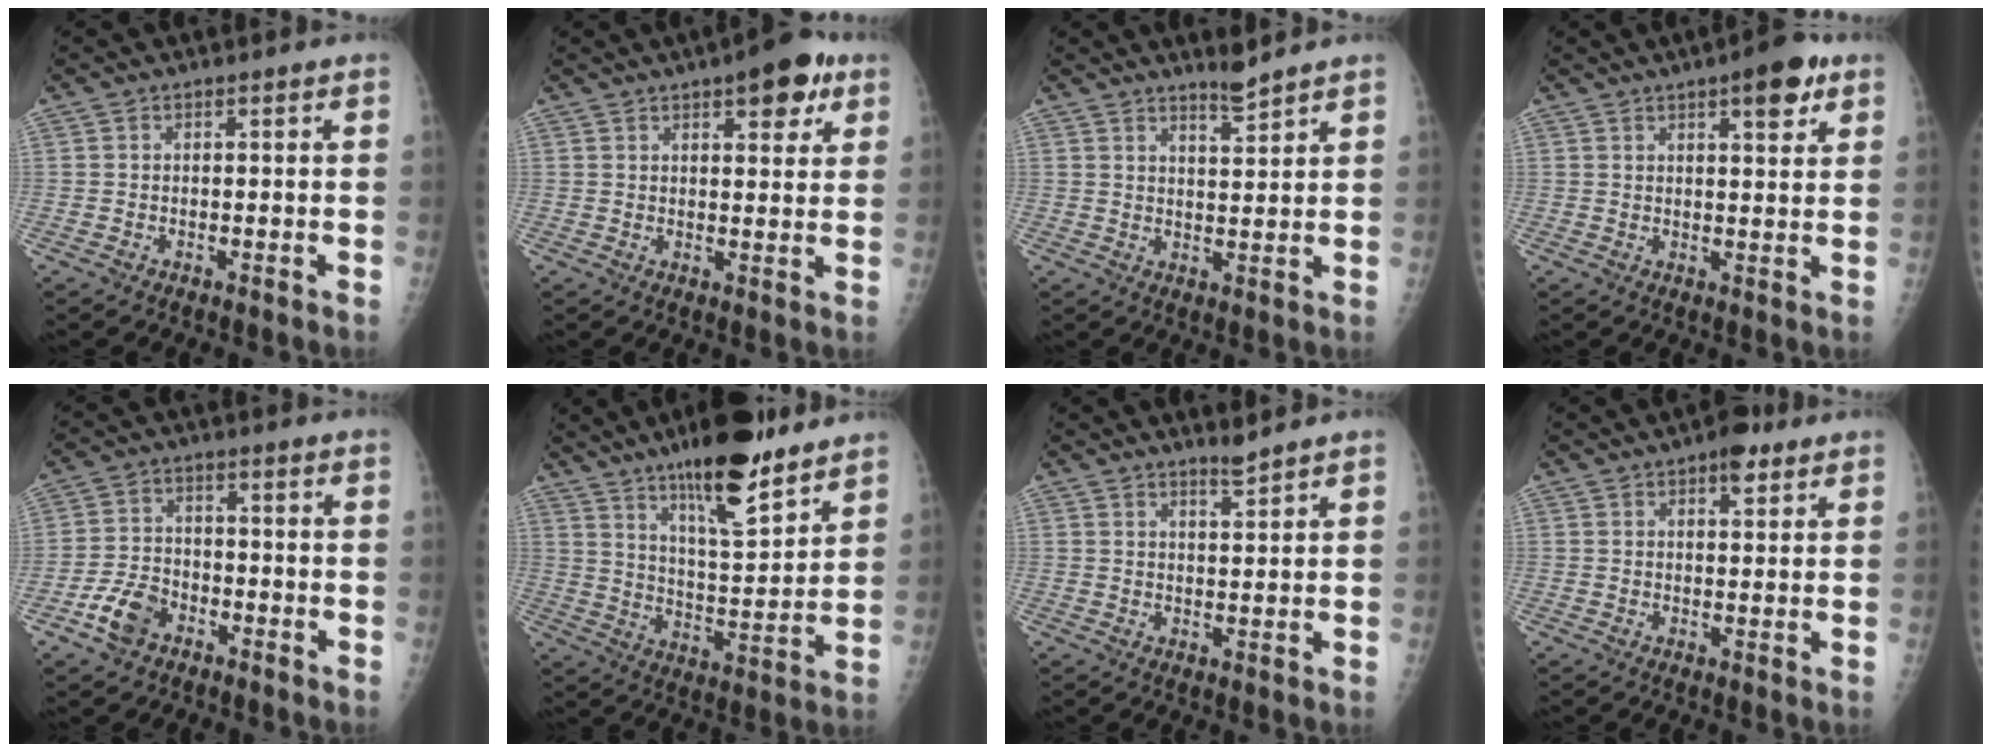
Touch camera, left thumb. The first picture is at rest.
{"total": 8.9, "force": [4.7, 3.6, 6.7], "torque": [-0.060, -0.014, 0.057]}
{"total": 3.5, "force": [3.2, 0.0, 1.5], "torque": [-0.021, -0.033, 0.055]}
{"total": 7.7, "force": [4.1, 2.5, 6.1], "torque": [-0.066, -0.014, 0.051]}
{"total": 6.9, "force": [-4.1, 4.5, 3.2], "torque": [-0.056, 0.026, -0.074]}
{"total": 17.4, "force": [12.2, 4.4, 11.7], "torque": [-0.162, -0.070, 0.202]}
{"total": 2.5, "force": [2.2, -0.1, 1.1], "torque": [-0.015, -0.023, 0.040]}
{"total": 4.6, "force": [2.7, 2.1, 3.1], "torque": [-0.029, -0.009, 0.034]}